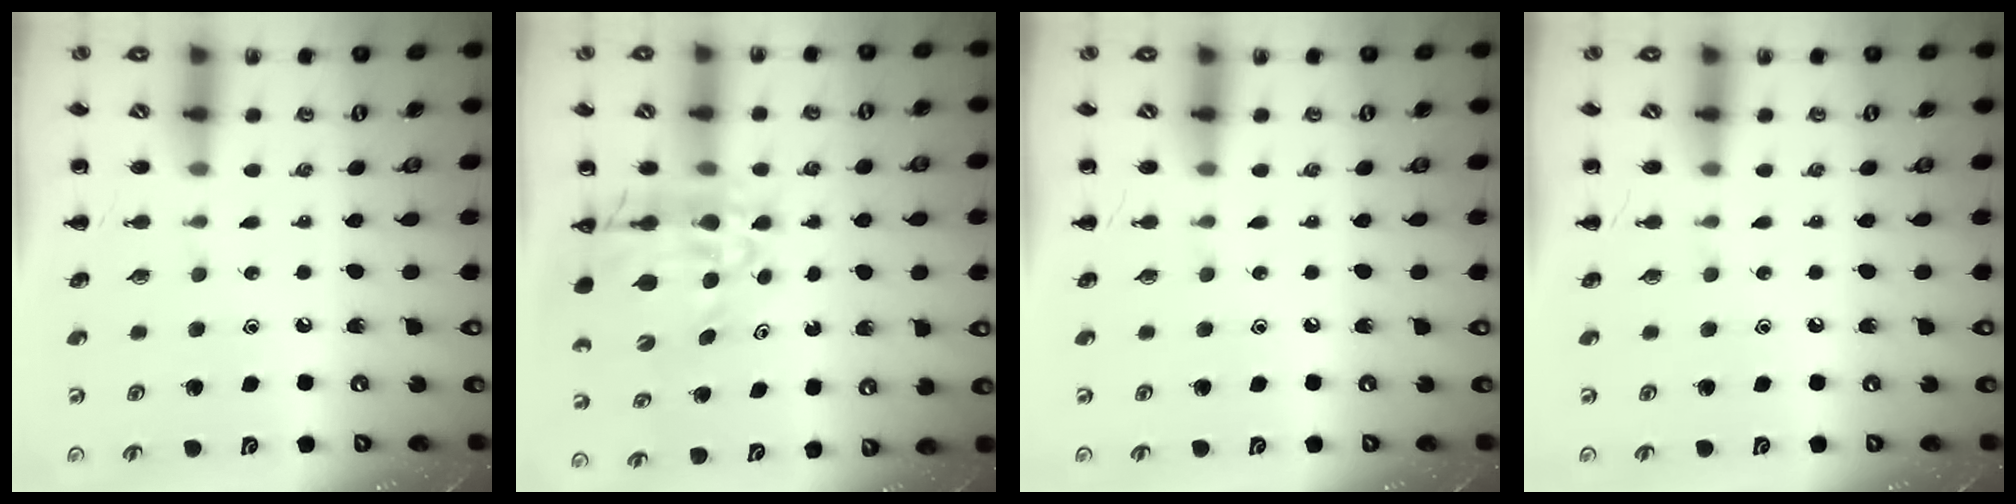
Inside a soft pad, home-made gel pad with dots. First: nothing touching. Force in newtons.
{"total": 14.6, "press": 14.0, "slide": 4.2}
{"total": 0.0}
{"total": 0.0}